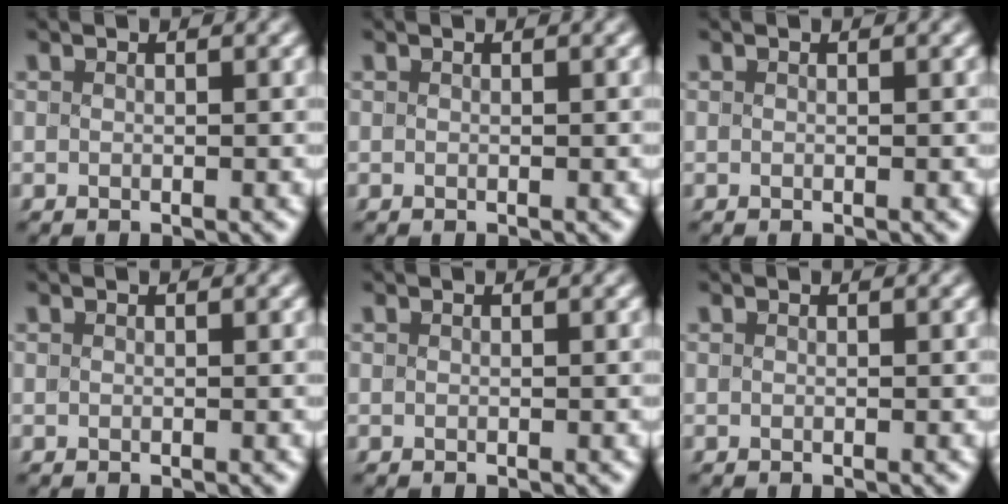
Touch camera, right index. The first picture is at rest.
{"total": 0.0}
{"total": 0.0}
{"total": 0.0}
{"total": 0.0}
{"total": 0.0}